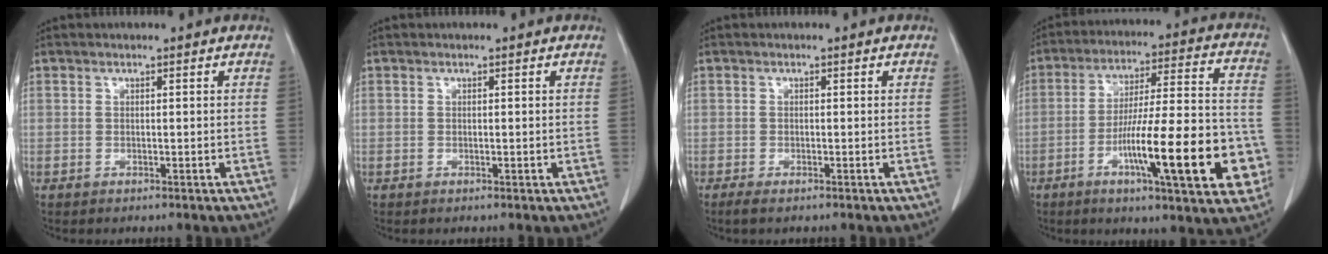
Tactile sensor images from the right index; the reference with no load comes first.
{"total": 0.5, "force": [0.0, 0.1, 0.5], "torque": [-0.012, -0.002, 0.003]}
{"total": 1.3, "force": [-0.9, 0.3, 0.9], "torque": [-0.019, -0.003, -0.016]}
{"total": 20.3, "force": [-6.7, 2.8, 19.0], "torque": [-0.263, 0.006, -0.096]}